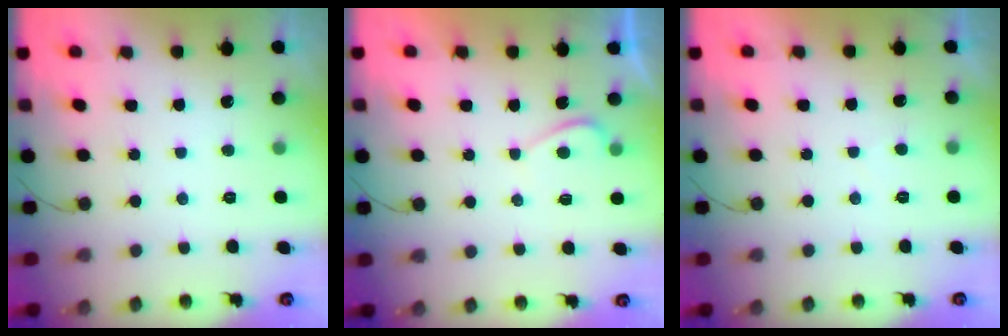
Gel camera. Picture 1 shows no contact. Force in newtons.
{"total": 0.6, "press": 0.4, "slide": 0.5}
{"total": 0.0}